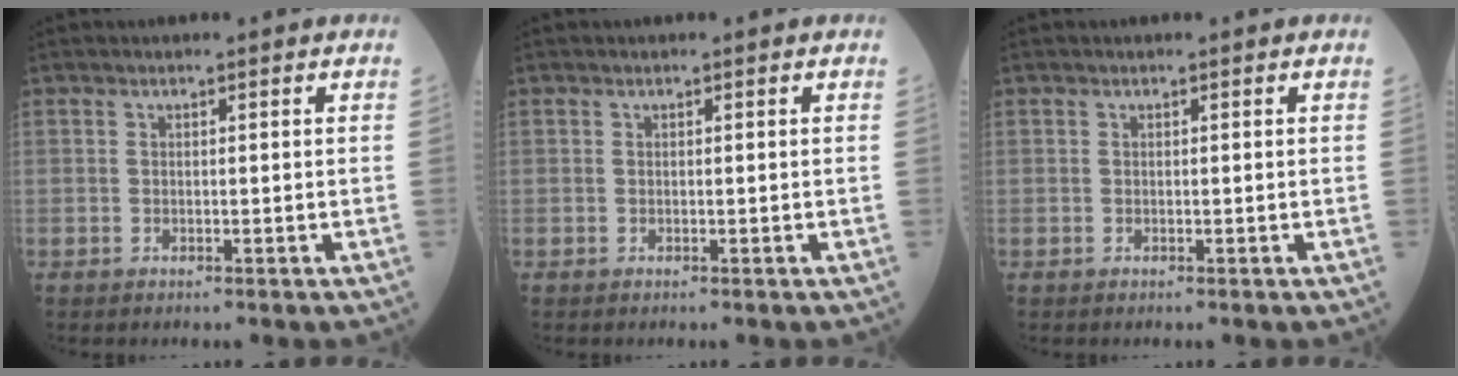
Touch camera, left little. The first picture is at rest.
{"total": 0.0}
{"total": 0.0}